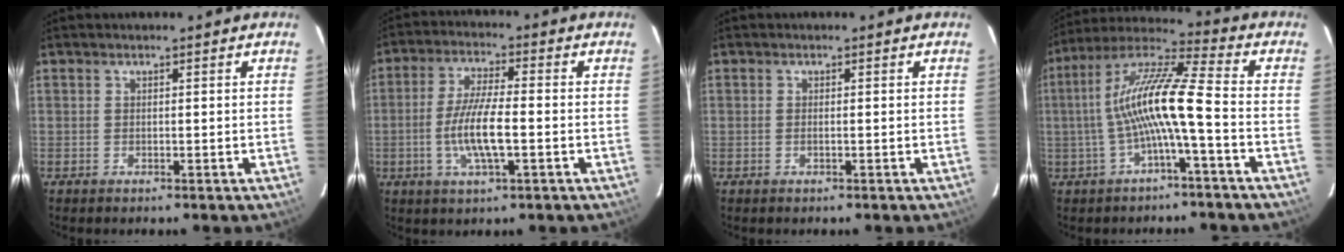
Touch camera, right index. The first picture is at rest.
{"total": 9.0, "force": [-2.3, 1.7, 8.5], "torque": [-0.167, -0.002, -0.047]}
{"total": 0.7, "force": [-0.4, 0.0, 0.6], "torque": [-0.009, 0.005, -0.008]}
{"total": 12.5, "force": [-2.4, 0.7, 12.2], "torque": [-0.243, 0.017, -0.045]}